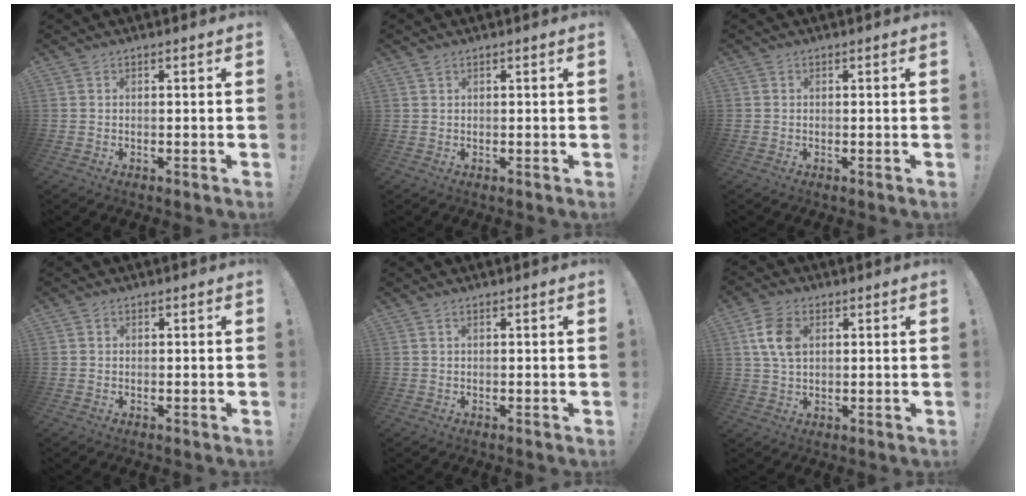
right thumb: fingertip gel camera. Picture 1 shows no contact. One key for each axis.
{"total": 0.8, "fx": 0.6, "fy": 0.3, "fz": 0.5, "tx": -0.009, "ty": 0.000, "tz": 0.011}
{"total": 0.0}
{"total": 0.7, "fx": 0.3, "fy": 0.6, "fz": -0.1, "tx": 0.007, "ty": -0.001, "tz": 0.005}
{"total": 0.6, "fx": 0.3, "fy": 0.2, "fz": 0.4, "tx": -0.008, "ty": 0.001, "tz": 0.006}
{"total": 9.5, "fx": 2.5, "fy": 6.6, "fz": 6.4, "tx": -0.122, "ty": 0.008, "tz": 0.050}